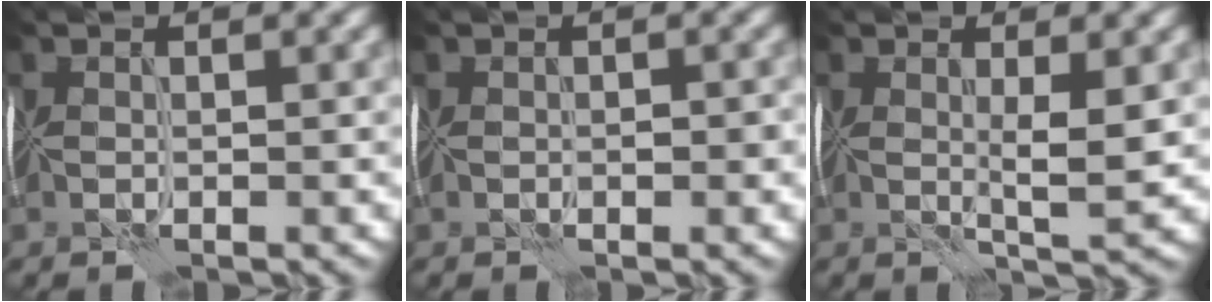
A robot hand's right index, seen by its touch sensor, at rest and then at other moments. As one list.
[{"total": 1.0, "force": [-0.3, 0.7, 0.6], "torque": [-0.006, -0.003, 0.001]}, {"total": 2.4, "force": [0.3, 0.3, 2.3], "torque": [-0.039, -0.002, 0.006]}]